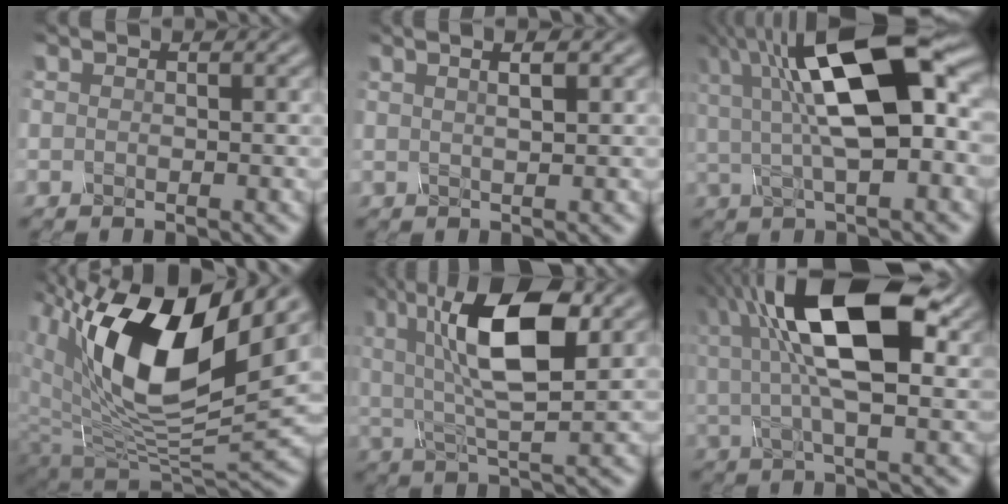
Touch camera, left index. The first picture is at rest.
{"total": 3.9, "force": [1.9, 1.7, 2.9], "torque": [-0.018, 0.026, -0.003]}
{"total": 13.1, "force": [3.2, 4.5, 11.9], "torque": [-0.191, 0.016, 0.044]}
{"total": 14.5, "force": [6.3, 6.3, 11.5], "torque": [-0.202, 0.001, 0.113]}
{"total": 10.7, "force": [3.0, 3.7, 9.6], "torque": [-0.172, 0.010, 0.046]}
{"total": 12.9, "force": [3.9, 4.8, 11.3], "torque": [-0.191, 0.012, 0.055]}